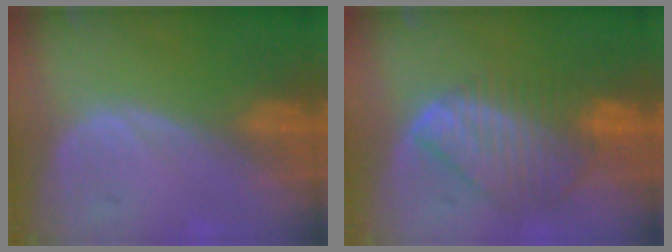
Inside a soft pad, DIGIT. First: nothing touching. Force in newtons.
{"total": 8.5, "press": 7.6, "slide": 3.9}